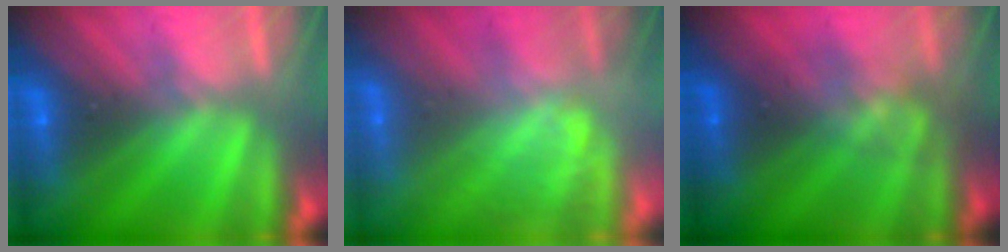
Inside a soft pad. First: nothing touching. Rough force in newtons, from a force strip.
{"total": 1.5}
{"total": 2.3}